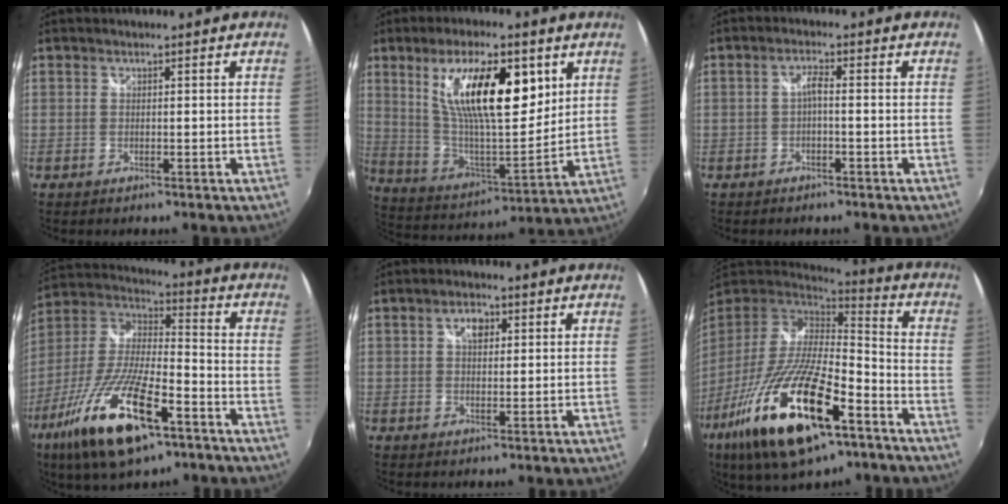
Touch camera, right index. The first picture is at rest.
{"total": 20.1, "force": [8.1, 6.9, 17.0], "torque": [-0.292, 0.001, 0.150]}
{"total": 2.0, "force": [-0.7, 0.3, 1.8], "torque": [-0.037, 0.005, -0.014]}
{"total": 22.5, "force": [-12.0, 7.2, 17.7], "torque": [-0.356, -0.049, -0.221]}
{"total": 3.3, "force": [1.1, 2.1, 2.3], "torque": [-0.035, 0.009, 0.017]}
{"total": 28.2, "force": [-15.1, 9.0, 22.0], "torque": [-0.429, -0.063, -0.264]}